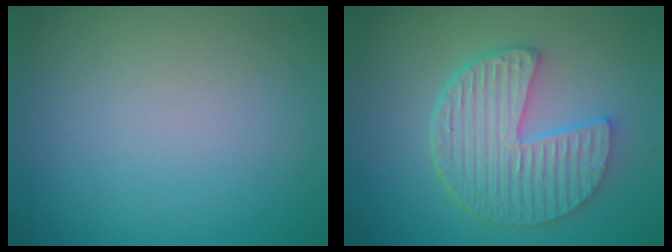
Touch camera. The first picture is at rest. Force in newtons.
{"total": 6.1, "press": 4.8, "slide": 3.8}